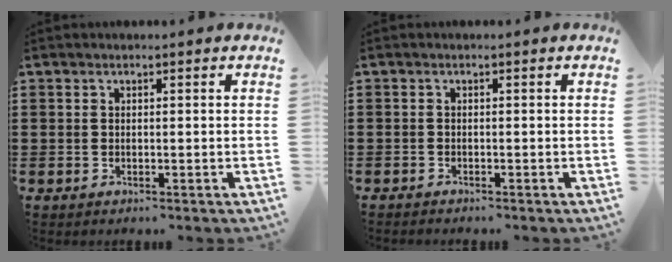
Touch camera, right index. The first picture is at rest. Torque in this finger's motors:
{"motor_torque": [-2.14, 0.00, -1.05, -0.21]}